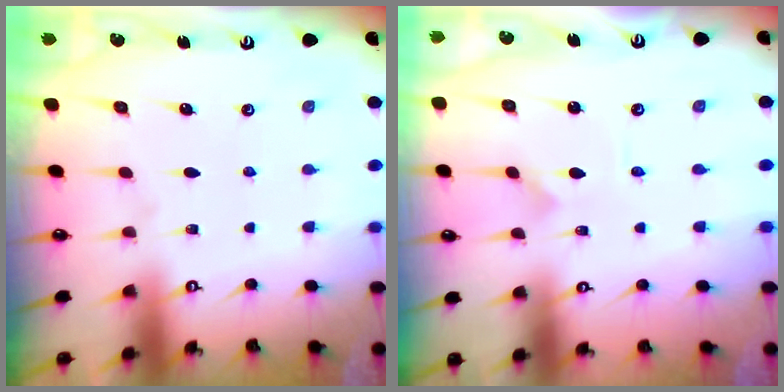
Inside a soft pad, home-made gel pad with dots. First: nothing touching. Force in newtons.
{"total": 0.0}